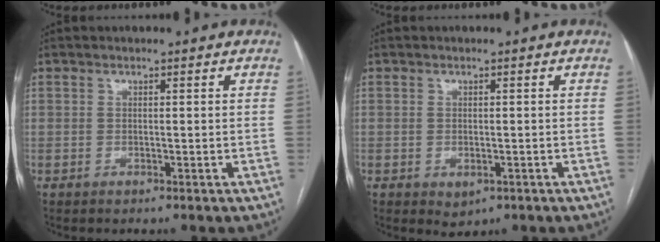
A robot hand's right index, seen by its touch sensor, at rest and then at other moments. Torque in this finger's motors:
{"motor_torque": [0.49, -0.24, 0.14, 0.01]}